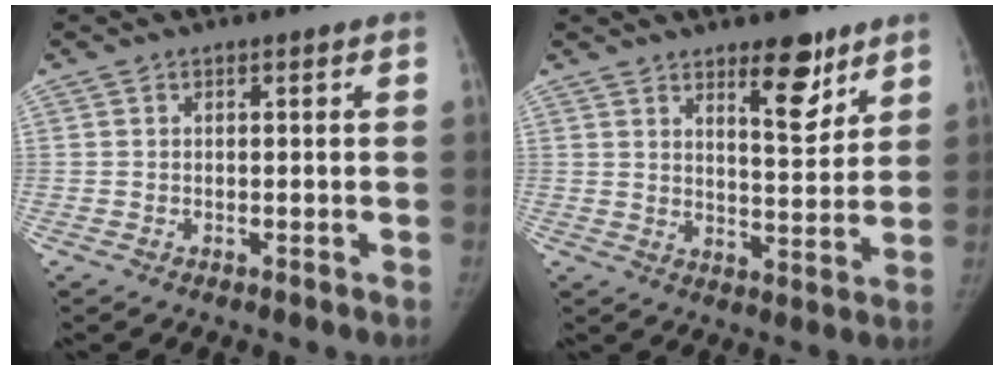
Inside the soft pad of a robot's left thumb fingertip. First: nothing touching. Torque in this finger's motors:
{"motor_torque": [0.21, 0.13, 0.77, -0.93, 0.20]}